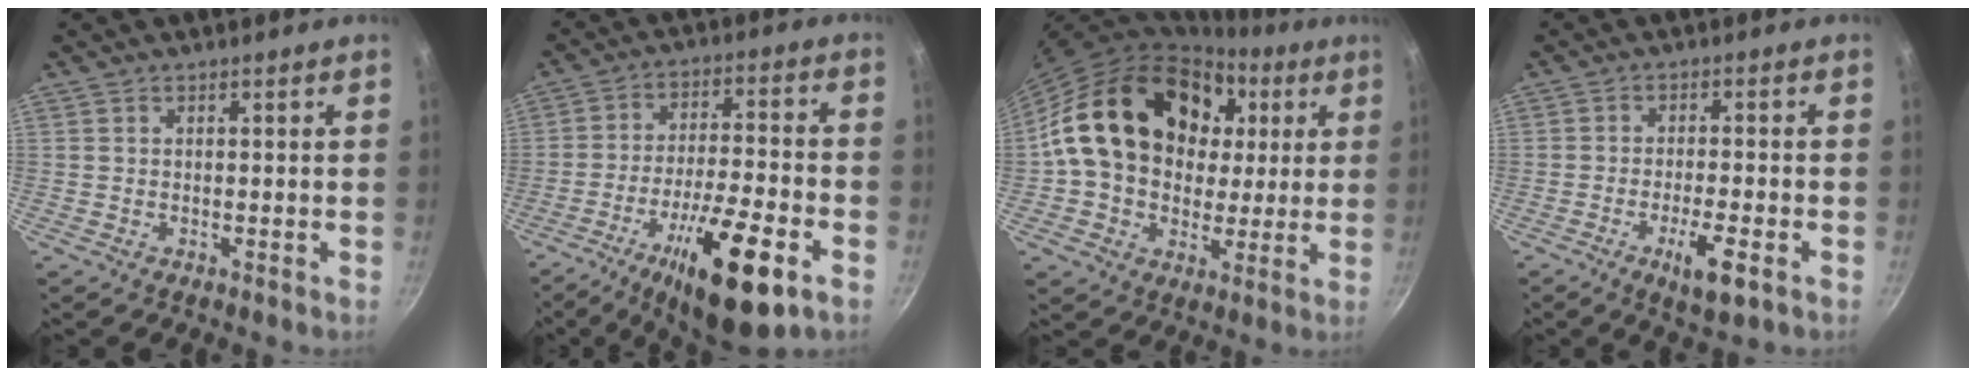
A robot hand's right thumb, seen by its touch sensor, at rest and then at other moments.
{"total": 19.1, "force": [-9.0, 5.2, 16.0], "torque": [-0.254, 0.034, -0.142]}
{"total": 23.6, "force": [4.8, 18.0, 14.5], "torque": [-0.225, 0.022, 0.080]}
{"total": 6.9, "force": [-3.1, 1.7, 6.0], "torque": [-0.097, 0.010, -0.047]}